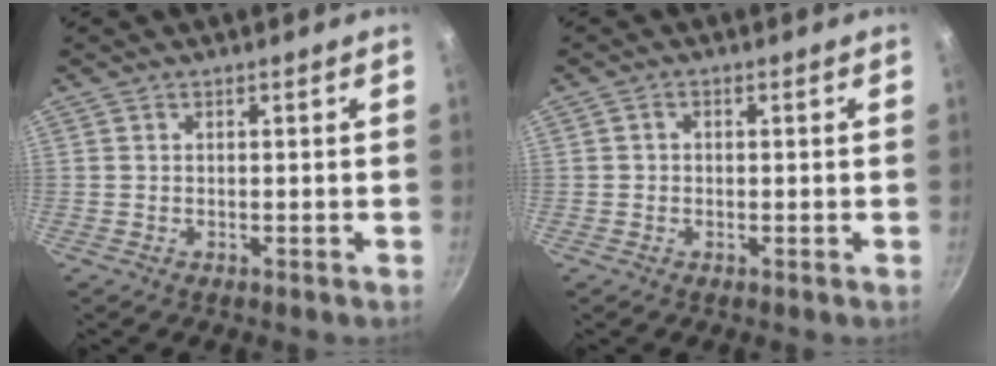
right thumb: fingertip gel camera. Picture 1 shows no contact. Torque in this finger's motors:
{"motor_torque": [0.18, -0.18, -0.43, 0.09, -0.02]}